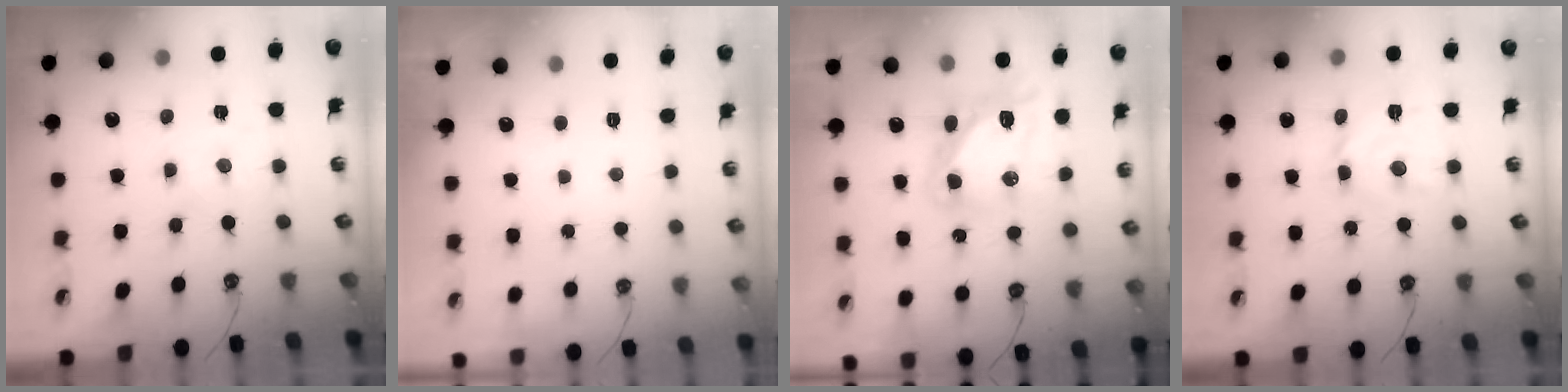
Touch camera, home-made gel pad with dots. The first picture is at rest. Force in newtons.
{"total": 0.0}
{"total": 14.0, "press": 13.9, "slide": 1.7}
{"total": 11.0, "press": 10.9, "slide": 0.8}